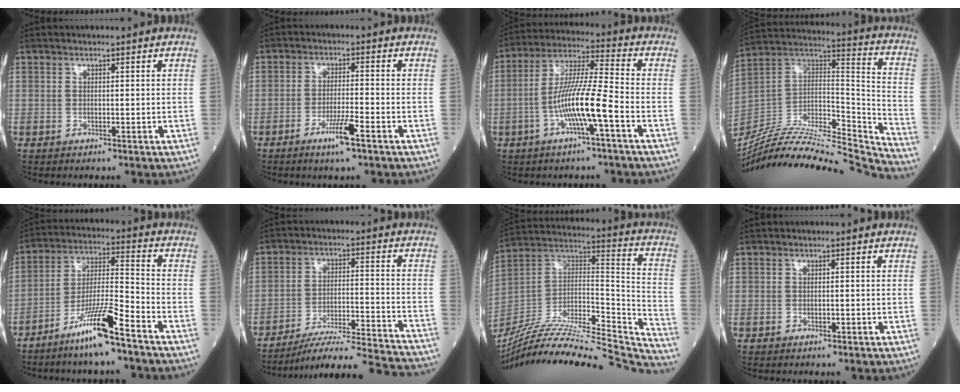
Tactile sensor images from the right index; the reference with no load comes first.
{"total": 5.3, "force": [-3.0, 0.1, 4.4], "torque": [-0.082, -0.008, -0.056]}
{"total": 10.8, "force": [-3.7, 0.0, 10.2], "torque": [-0.199, 0.007, -0.074]}
{"total": 35.0, "force": [-32.4, 1.4, 13.2], "torque": [-0.184, -0.030, -0.497]}
{"total": 11.1, "force": [-7.5, 0.3, 8.2], "torque": [-0.158, -0.019, -0.144]}
{"total": 21.1, "force": [-19.8, -0.6, 7.3], "torque": [-0.080, -0.014, -0.283]}
{"total": 37.2, "force": [-34.0, 2.4, 15.0], "torque": [-0.198, -0.036, -0.512]}
{"total": 0.8, "force": [-0.3, 0.3, 0.8], "torque": [-0.016, -0.001, -0.003]}